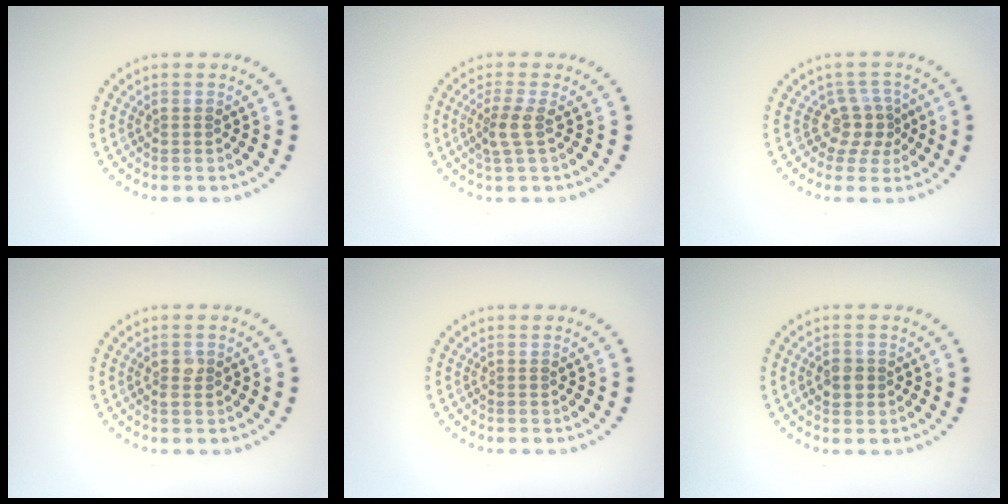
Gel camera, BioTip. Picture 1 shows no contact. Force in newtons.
{"total": 2.0, "press": 1.6, "slide": 1.2}
{"total": 2.9, "press": 2.1, "slide": 2.0}
{"total": 1.2, "press": 1.2, "slide": 0.3}
{"total": 0.0}
{"total": 1.8, "press": 1.7, "slide": 0.4}